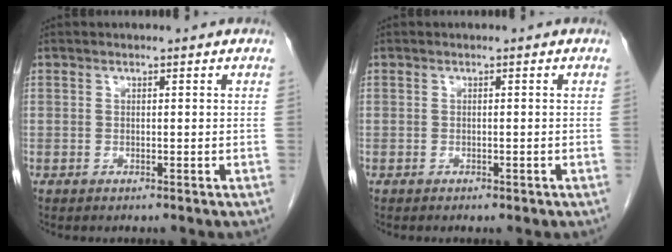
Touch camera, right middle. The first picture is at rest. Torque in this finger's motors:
{"motor_torque": [-0.35, 0.07, -0.02, -0.01]}